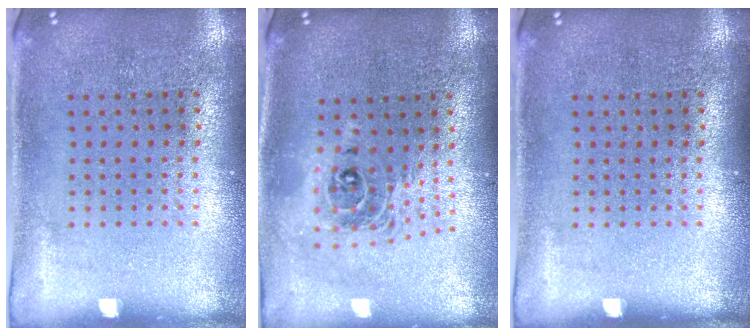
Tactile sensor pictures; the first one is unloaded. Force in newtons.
{"total": 1.9, "press": 1.5, "slide": 1.3}
{"total": 0.0}